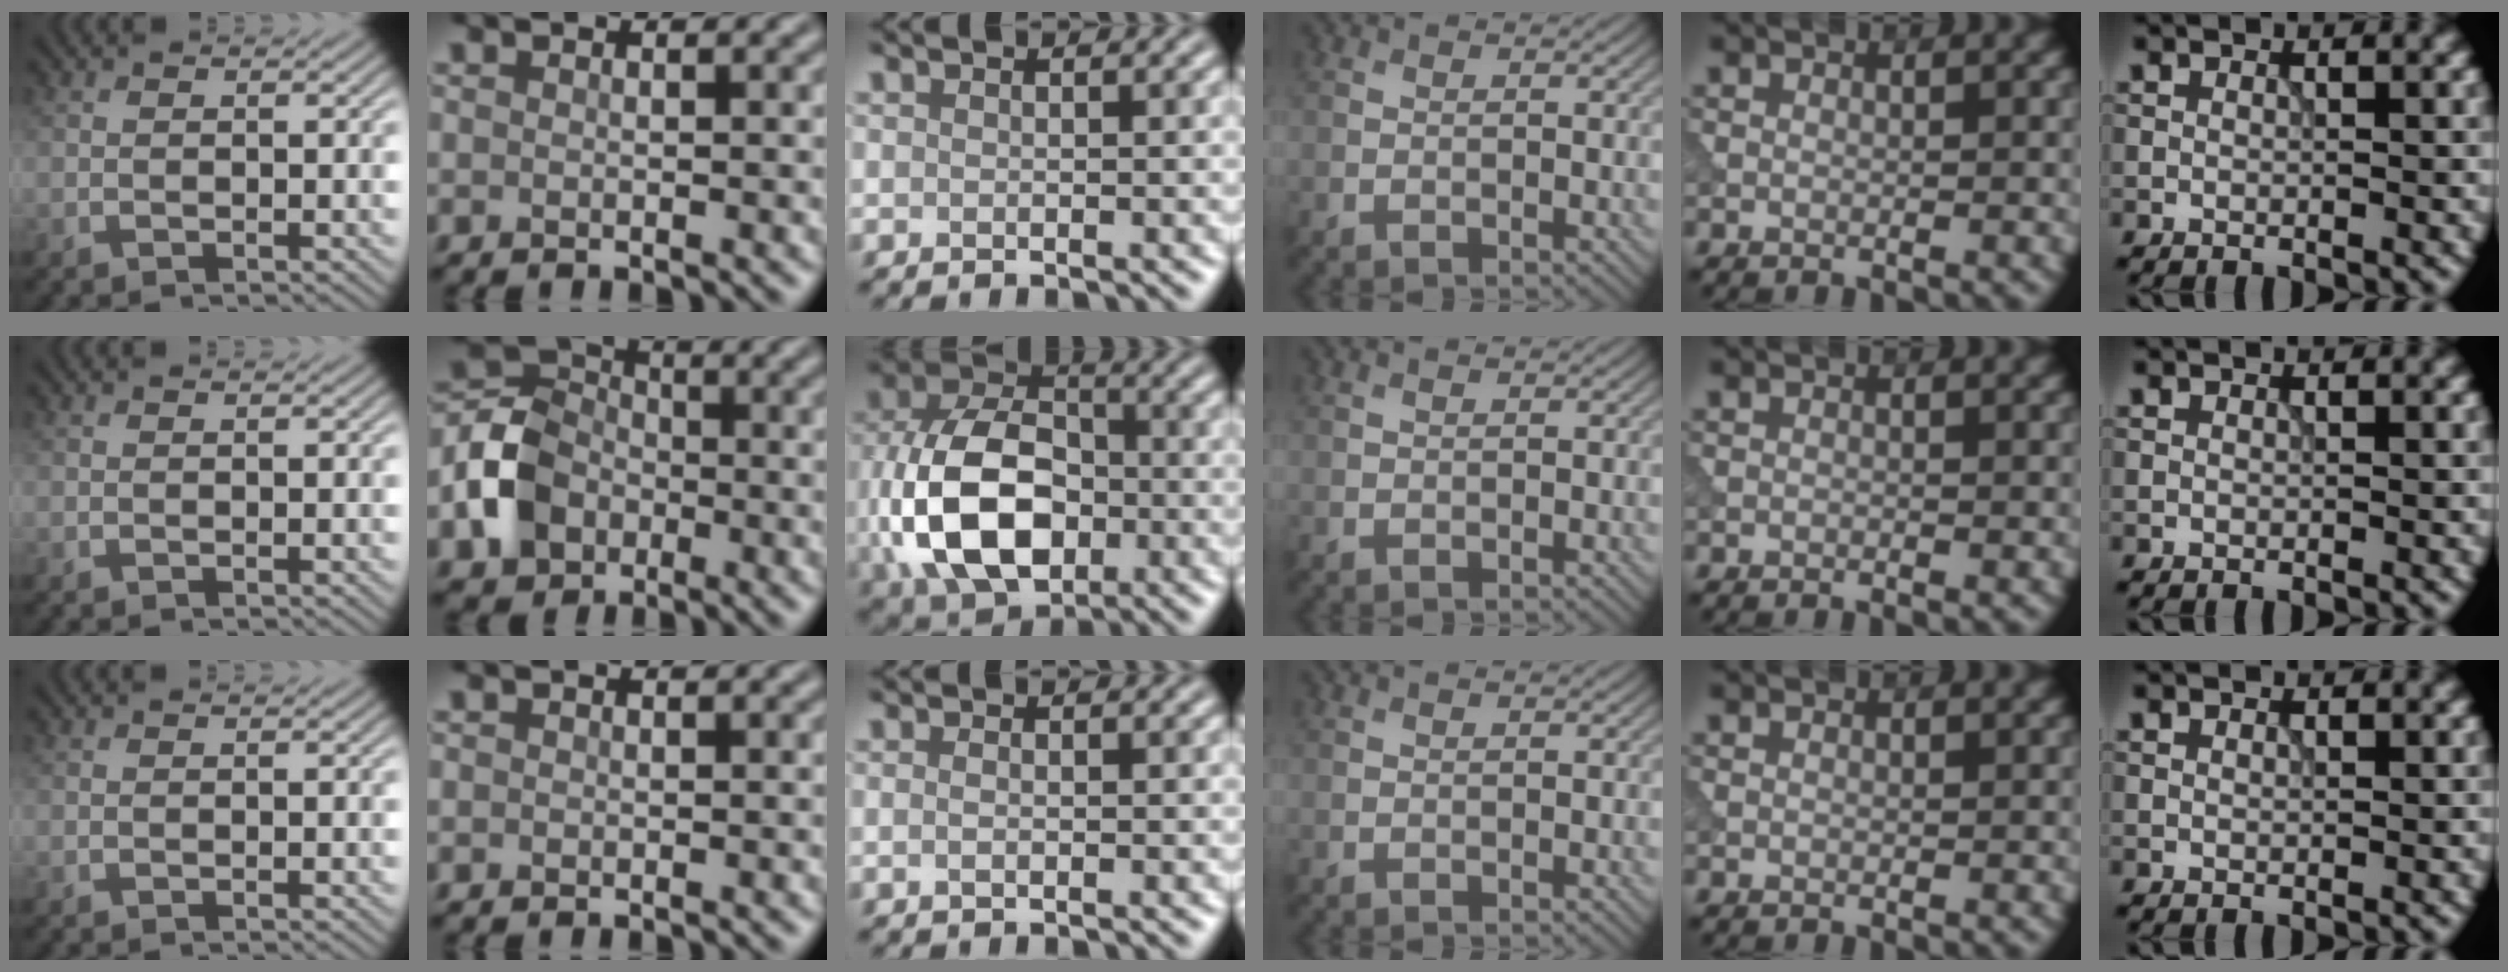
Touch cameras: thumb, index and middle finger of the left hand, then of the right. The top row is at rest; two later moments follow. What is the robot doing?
{"motion": "insert", "object": "power adapter"}